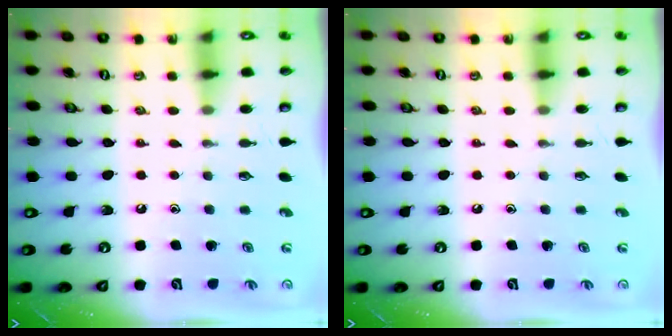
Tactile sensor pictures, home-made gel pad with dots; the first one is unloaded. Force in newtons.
{"total": 0.0}